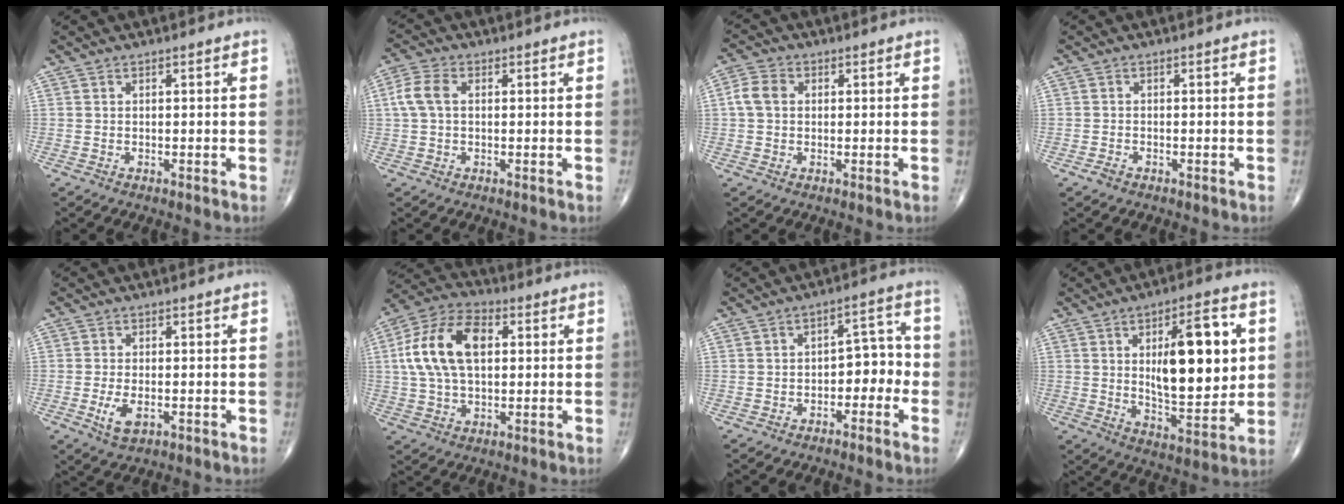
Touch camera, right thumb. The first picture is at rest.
{"total": 5.2, "force": [0.7, 3.3, 4.0], "torque": [-0.097, 0.016, 0.010]}
{"total": 4.5, "force": [0.5, 3.5, 2.8], "torque": [-0.057, 0.013, 0.005]}
{"total": 1.2, "force": [-0.9, 0.7, 0.6], "torque": [-0.012, 0.003, -0.016]}
{"total": 4.4, "force": [-1.3, 2.1, 3.6], "torque": [-0.068, -0.006, -0.019]}
{"total": 15.1, "force": [2.5, 8.8, 12.1], "torque": [-0.230, 0.023, 0.042]}
{"total": 6.0, "force": [-2.1, 3.8, 4.2], "torque": [-0.025, 0.039, -0.038]}
{"total": 18.0, "force": [3.5, 7.1, 16.2], "torque": [-0.207, -0.022, 0.058]}